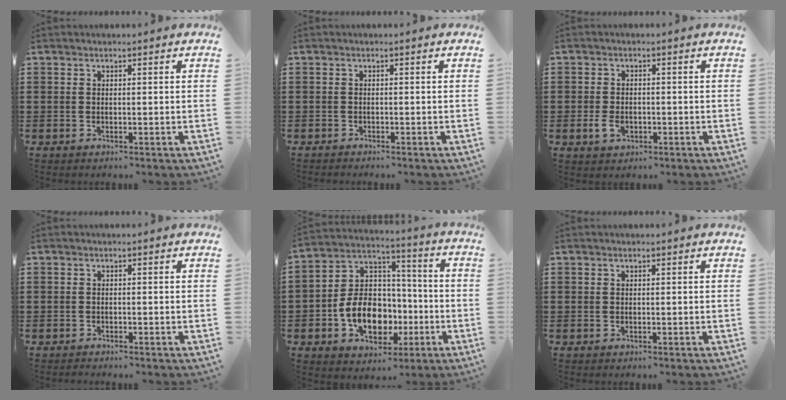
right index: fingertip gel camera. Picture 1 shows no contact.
{"total": 0.6, "force": [-0.6, 0.0, -0.1], "torque": [0.001, 0.000, -0.013]}
{"total": 2.9, "force": [-1.0, 1.8, 2.1], "torque": [-0.053, -0.007, -0.021]}
{"total": 0.8, "force": [-0.8, 0.1, -0.2], "torque": [0.003, 0.002, -0.018]}
{"total": 12.5, "force": [-3.9, 8.9, 7.8], "torque": [-0.170, 0.015, -0.065]}
{"total": 0.0}